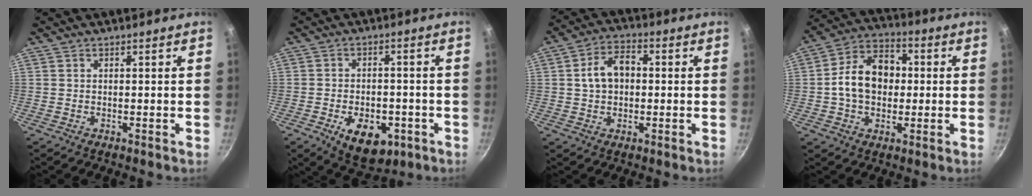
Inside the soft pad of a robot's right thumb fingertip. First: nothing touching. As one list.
[{"total": 10.8, "force": [-4.2, 6.6, 7.5], "torque": [-0.082, 0.010, -0.050]}, {"total": 8.0, "force": [0.6, 5.6, 5.7], "torque": [-0.080, 0.022, 0.002]}, {"total": 13.2, "force": [0.2, 9.7, 9.0], "torque": [-0.118, 0.028, -0.012]}]